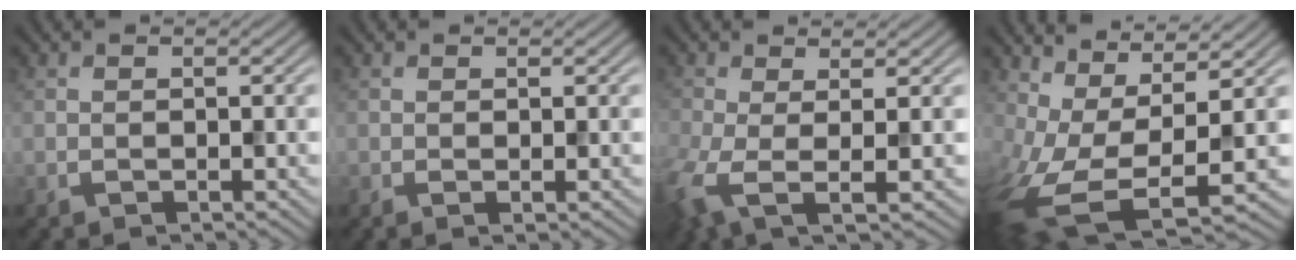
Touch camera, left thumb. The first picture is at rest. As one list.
[{"total": 0.6, "force": [0.1, 0.2, 0.6], "torque": [-0.006, -0.001, 0.003]}, {"total": 4.7, "force": [-1.0, 1.6, 4.3], "torque": [-0.097, -0.019, -0.018]}, {"total": 12.6, "force": [-2.1, 5.1, 11.4], "torque": [-0.248, -0.038, -0.013]}]